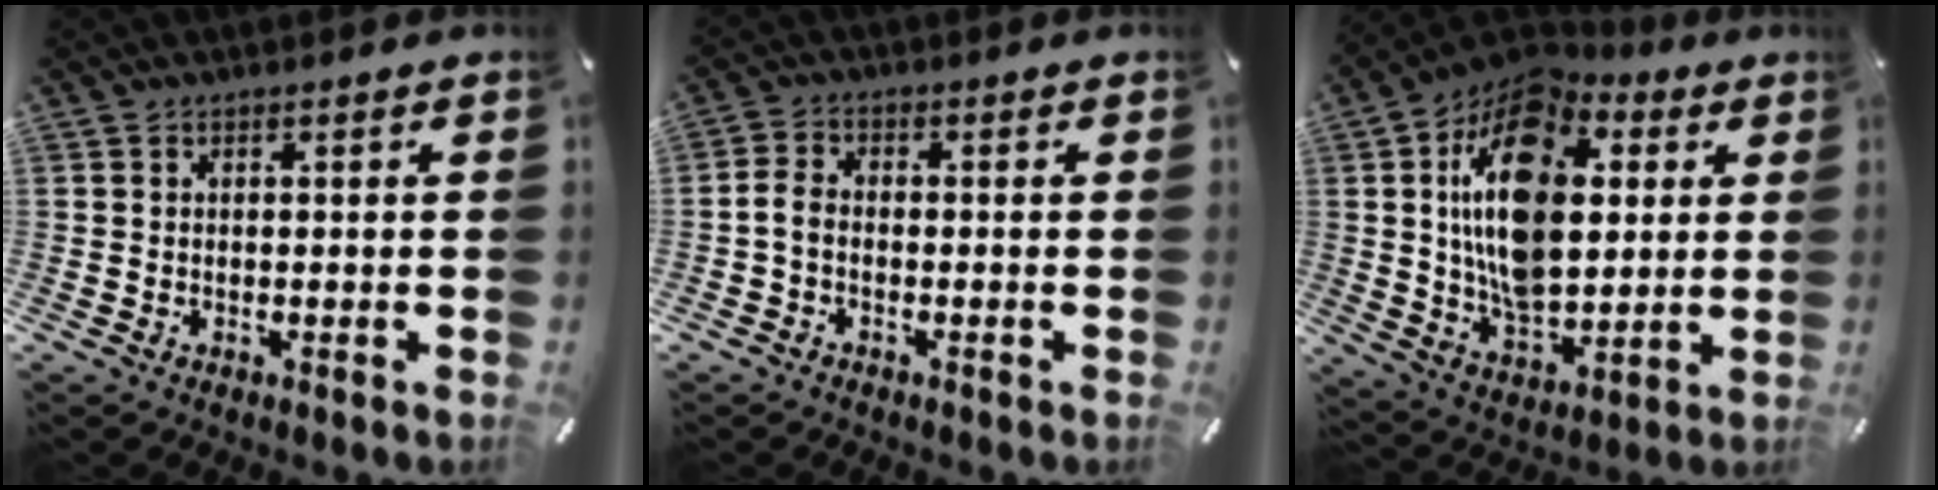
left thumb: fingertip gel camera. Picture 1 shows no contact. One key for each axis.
{"total": 2.9, "fx": -1.3, "fy": 1.7, "fz": 2.0, "tx": -0.048, "ty": 0.005, "tz": -0.028}
{"total": 20.6, "fx": 5.1, "fy": 13.6, "fz": 14.6, "tx": -0.291, "ty": -0.019, "tz": 0.082}